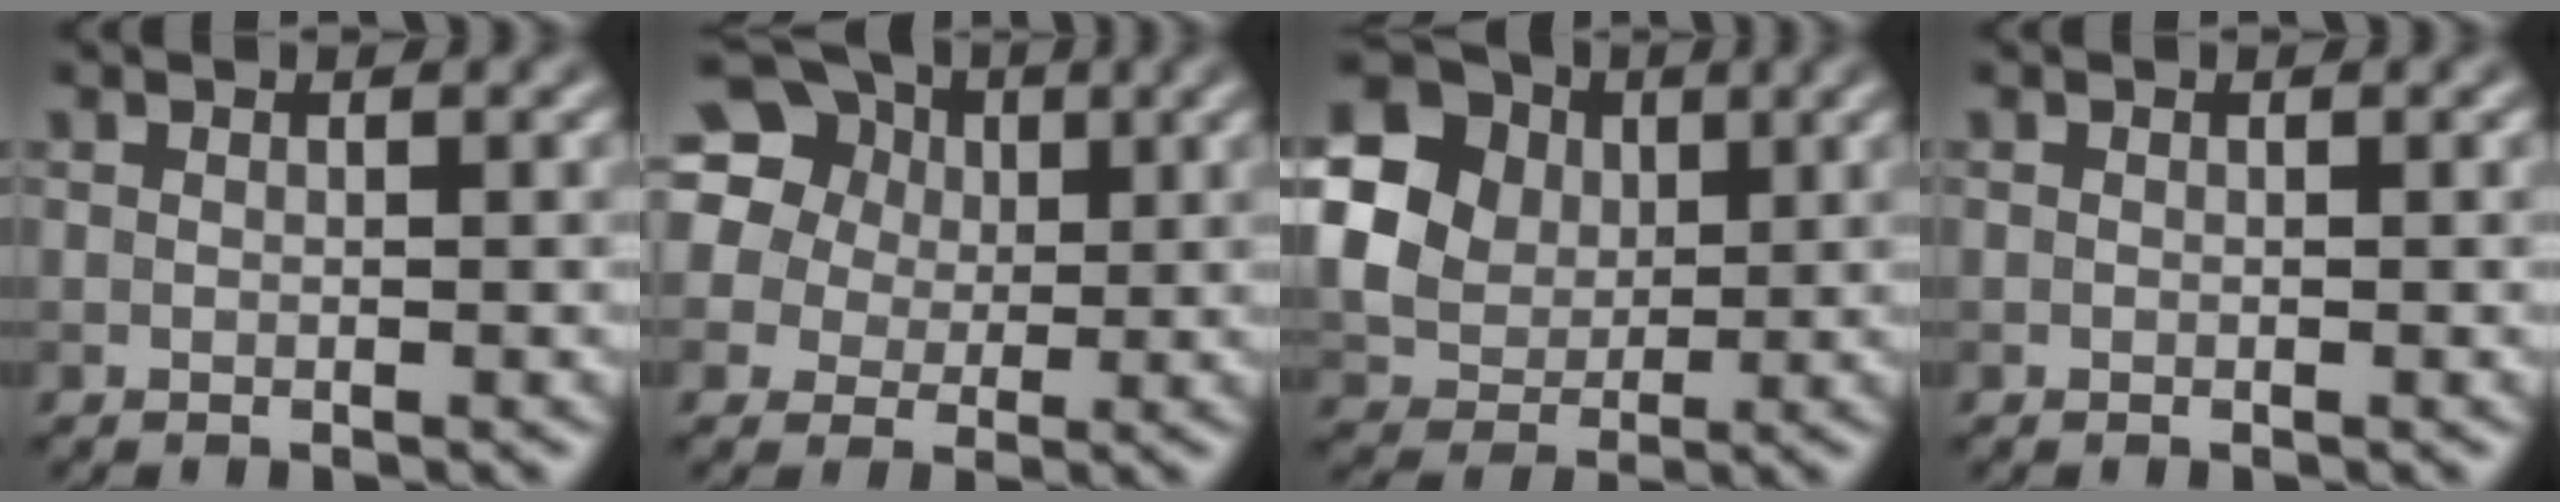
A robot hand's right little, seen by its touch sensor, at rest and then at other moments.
{"total": 17.5, "force": [7.8, 14.1, 6.9], "torque": [-0.196, 0.062, 0.114]}
{"total": 20.4, "force": [5.9, 18.0, 7.5], "torque": [-0.224, 0.028, 0.086]}
{"total": 0.0}